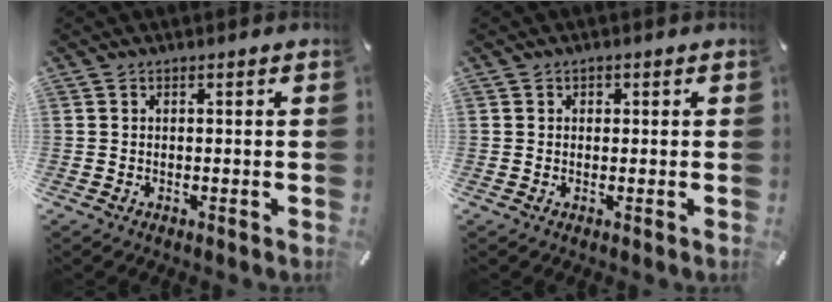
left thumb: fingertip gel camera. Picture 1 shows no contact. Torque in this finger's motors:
{"motor_torque": [0.23, 0.25, 0.08, -0.11, 0.00]}